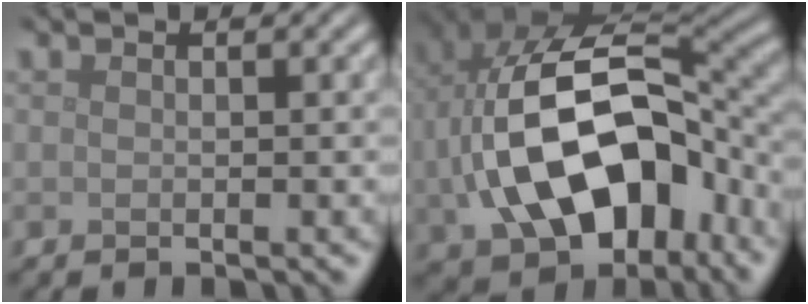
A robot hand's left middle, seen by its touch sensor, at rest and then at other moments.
{"total": 15.5, "force": [-2.5, 10.0, 11.6], "torque": [-0.233, -0.021, -0.033]}